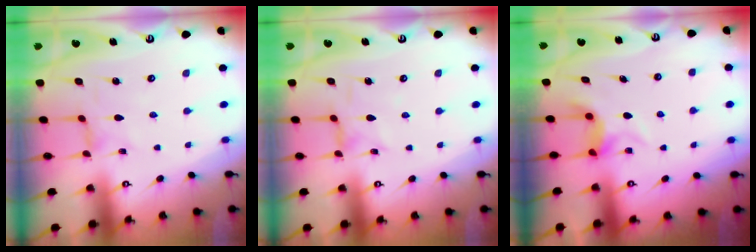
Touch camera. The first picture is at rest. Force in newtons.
{"total": 1.7, "press": 1.6, "slide": 0.4}
{"total": 6.0, "press": 6.0, "slide": 0.1}